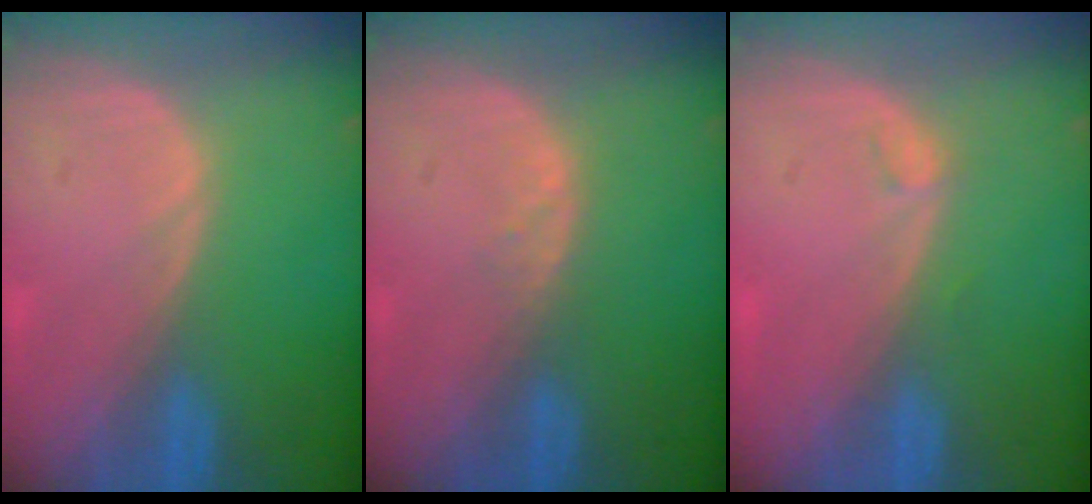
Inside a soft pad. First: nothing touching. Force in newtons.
{"total": 1.0, "press": 1.0, "slide": 0.2}
{"total": 1.0, "press": 0.9, "slide": 0.3}